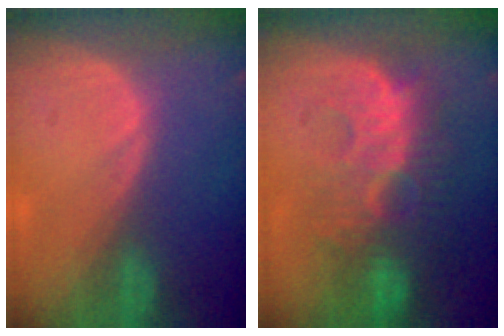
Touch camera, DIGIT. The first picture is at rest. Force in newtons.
{"total": 10.2, "press": 9.7, "slide": 3.0}